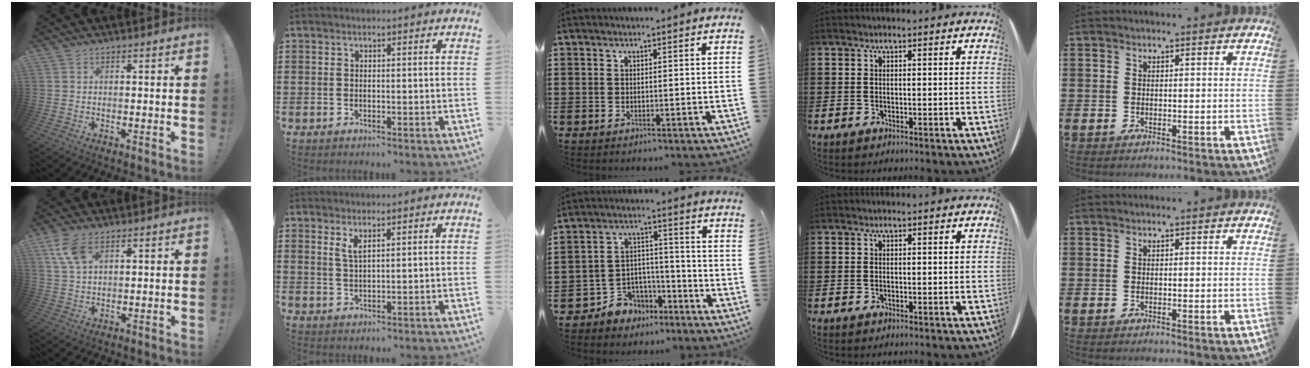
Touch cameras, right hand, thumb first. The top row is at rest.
{"thumb": {"total": 7.5, "force": [3.8, 3.5, 5.4], "torque": [-0.106, -0.010, 0.073]}, "index": {"total": 2.3, "force": [1.4, 0.7, 1.7], "torque": [-0.036, 0.002, 0.025]}, "middle": {"total": 5.3, "force": [-4.6, 2.7, 0.2], "torque": [-0.020, 0.009, -0.094]}}